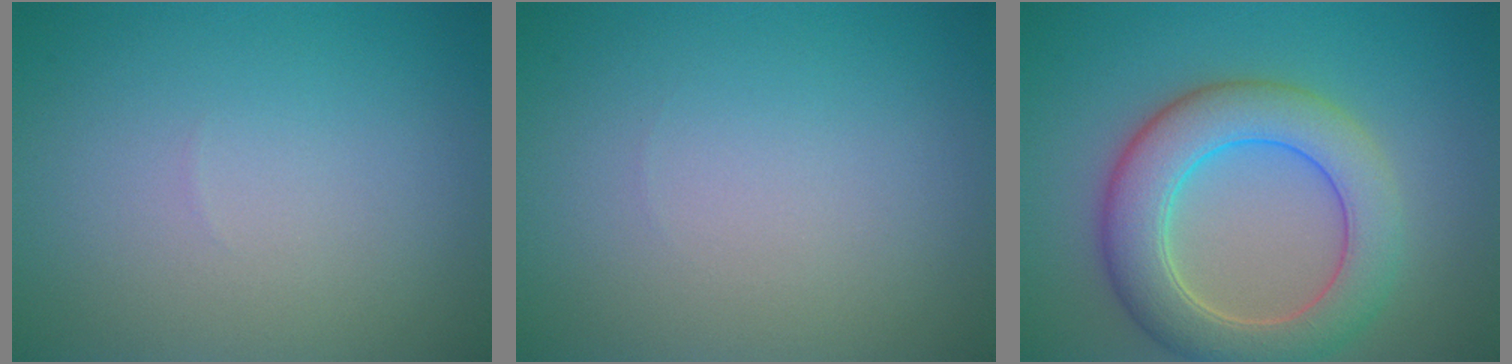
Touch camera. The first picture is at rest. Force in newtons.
{"total": 0.0}
{"total": 7.1, "press": 7.1, "slide": 0.4}